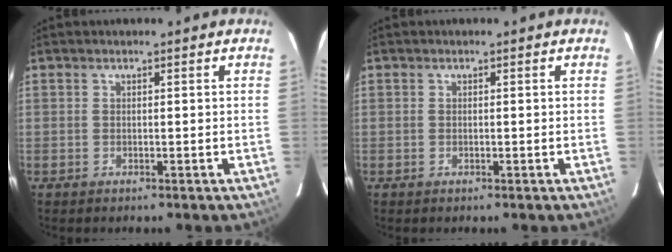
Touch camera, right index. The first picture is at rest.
{"total": 0.0}